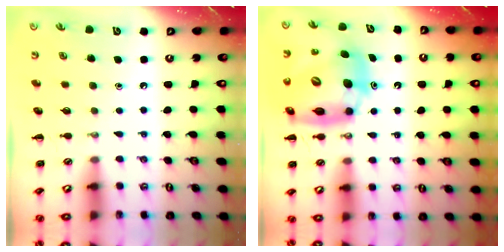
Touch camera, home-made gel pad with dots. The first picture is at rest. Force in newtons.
{"total": 15.1, "press": 14.6, "slide": 3.9}